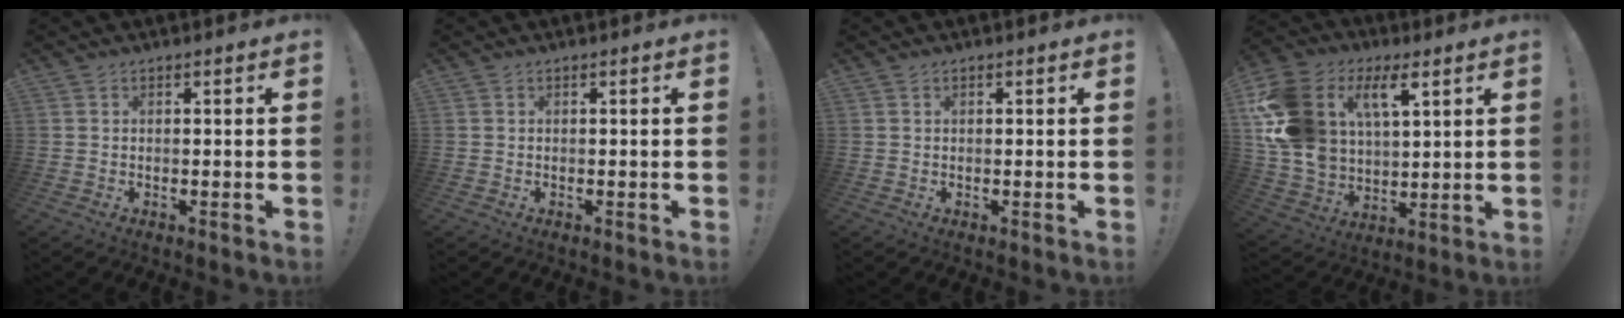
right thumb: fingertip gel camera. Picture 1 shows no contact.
{"total": 0.0}
{"total": 0.0}
{"total": 19.9, "force": [7.6, 13.6, 12.4], "torque": [-0.251, -0.026, 0.142]}